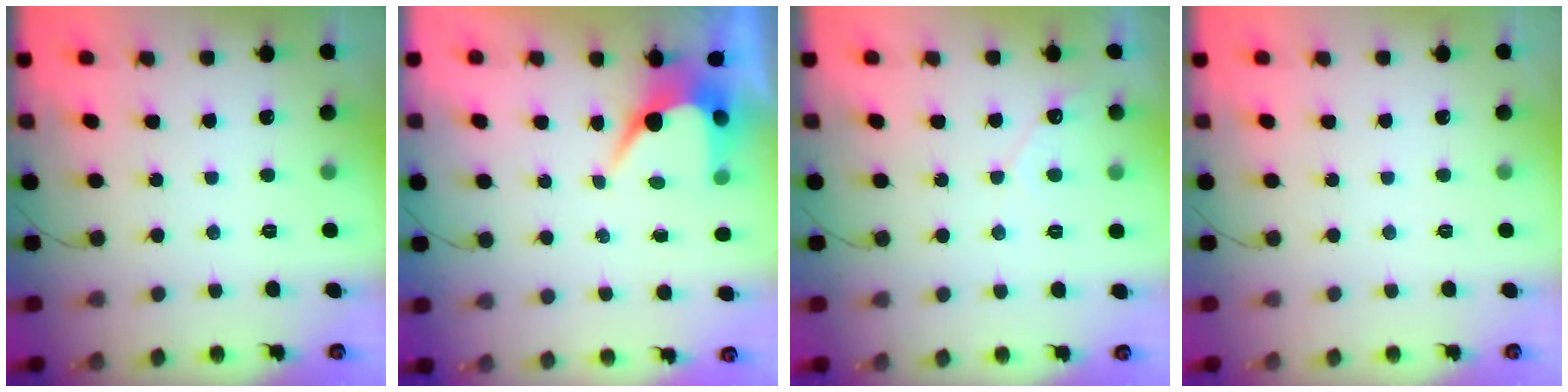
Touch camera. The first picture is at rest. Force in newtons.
{"total": 6.5, "press": 6.5, "slide": 0.5}
{"total": 2.9, "press": 2.9, "slide": 0.1}
{"total": 0.0}